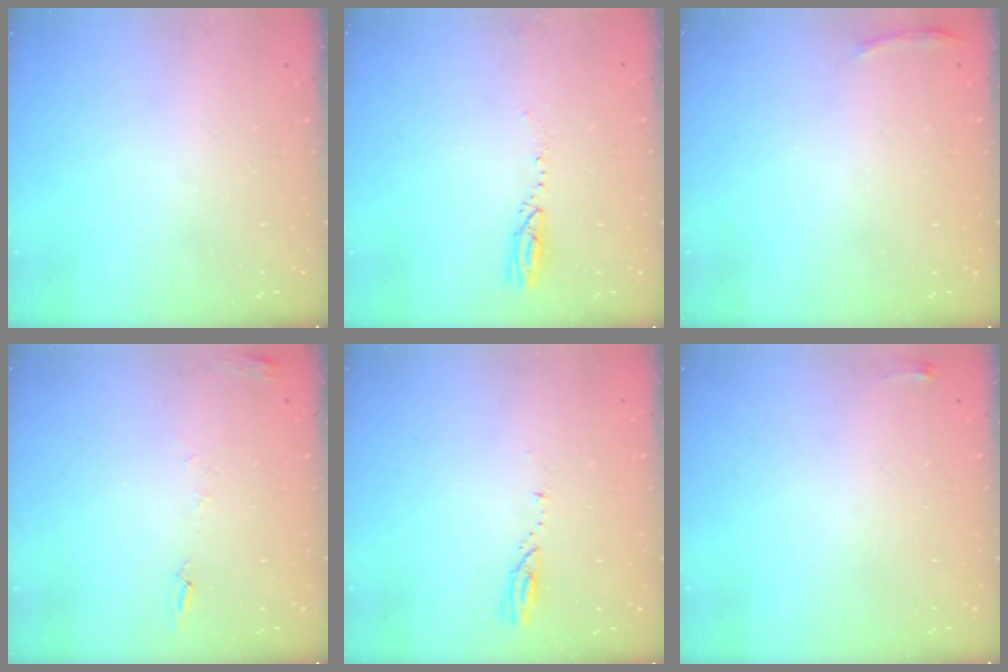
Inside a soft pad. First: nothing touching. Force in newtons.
{"total": 3.3, "press": 3.2, "slide": 0.8}
{"total": 4.0, "press": 3.7, "slide": 1.6}
{"total": 6.0, "press": 6.0, "slide": 0.6}
{"total": 3.3, "press": 3.3, "slide": 0.3}
{"total": 2.6, "press": 2.6, "slide": 0.6}